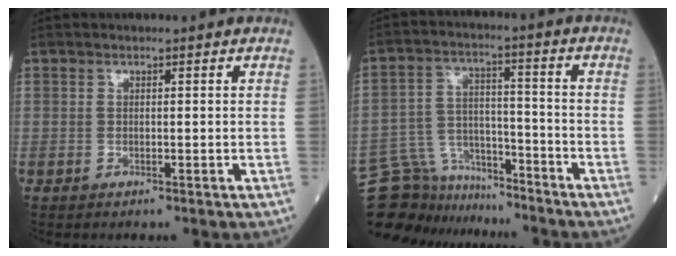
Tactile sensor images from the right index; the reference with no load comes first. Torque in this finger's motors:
{"motor_torque": [-0.30, -0.80, -0.30, -0.21]}